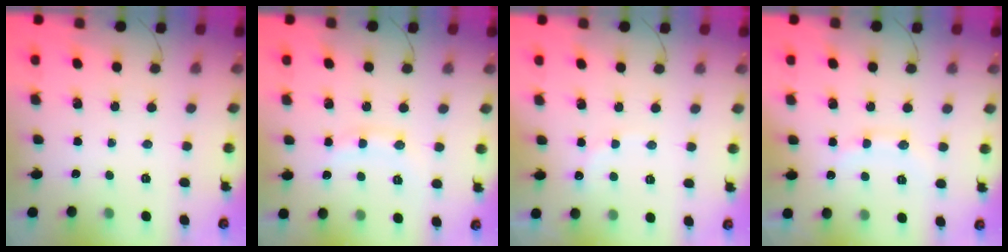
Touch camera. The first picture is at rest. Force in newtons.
{"total": 8.1, "press": 8.1, "slide": 0.9}
{"total": 7.2, "press": 7.0, "slide": 1.3}
{"total": 9.7, "press": 9.7, "slide": 1.1}